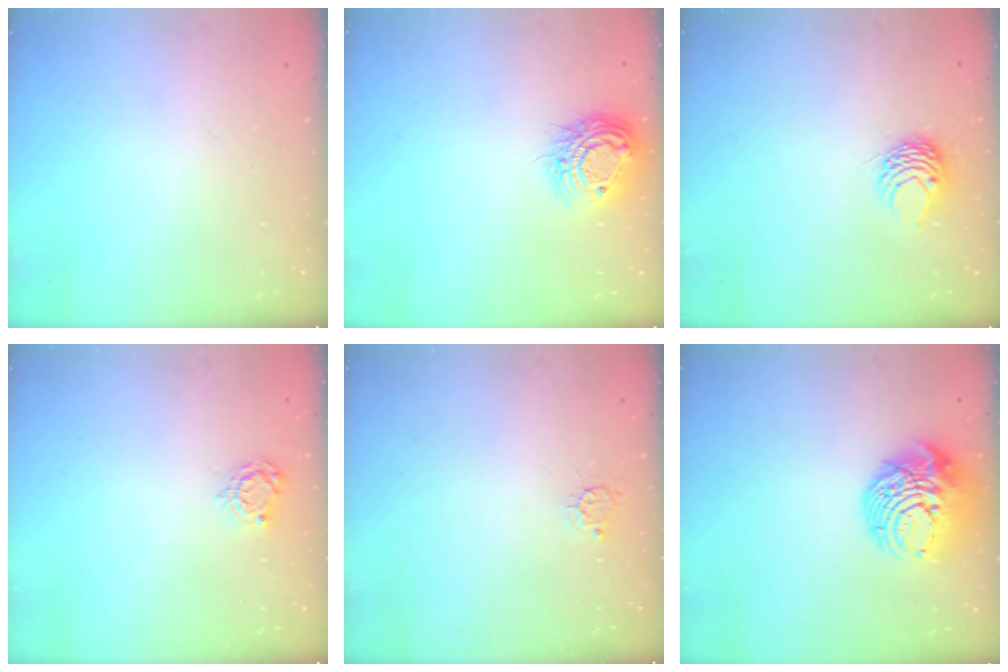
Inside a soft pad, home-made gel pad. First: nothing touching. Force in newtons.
{"total": 13.2, "press": 13.2, "slide": 1.1}
{"total": 5.4, "press": 5.4, "slide": 0.5}
{"total": 5.0, "press": 5.0, "slide": 0.4}
{"total": 3.9, "press": 3.9, "slide": 0.3}
{"total": 12.1, "press": 12.0, "slide": 1.0}